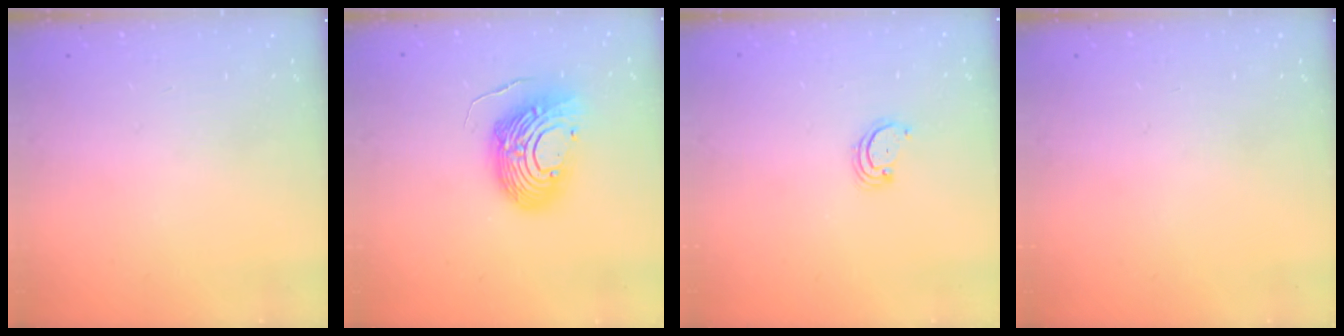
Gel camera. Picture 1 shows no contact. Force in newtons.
{"total": 14.1, "press": 14.0, "slide": 1.2}
{"total": 2.5, "press": 2.5, "slide": 0.3}
{"total": 0.0}